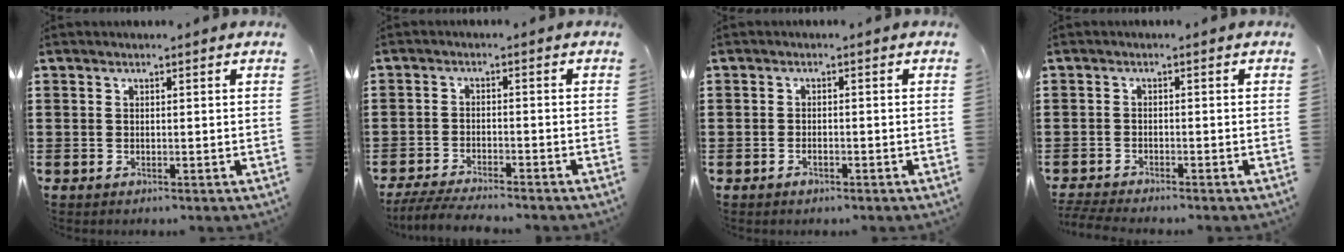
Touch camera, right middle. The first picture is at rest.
{"total": 4.0, "force": [-3.8, 0.1, 1.2], "torque": [-0.034, -0.011, -0.080]}
{"total": 1.2, "force": [-0.8, 0.4, 0.9], "torque": [-0.019, -0.004, -0.014]}
{"total": 2.2, "force": [-2.1, 0.1, 0.4], "torque": [-0.016, -0.003, -0.046]}